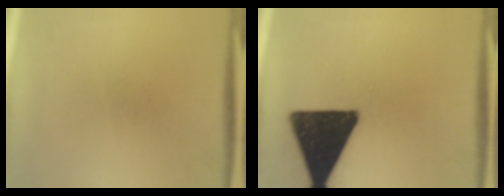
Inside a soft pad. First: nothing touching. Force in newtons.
{"total": 18.8}